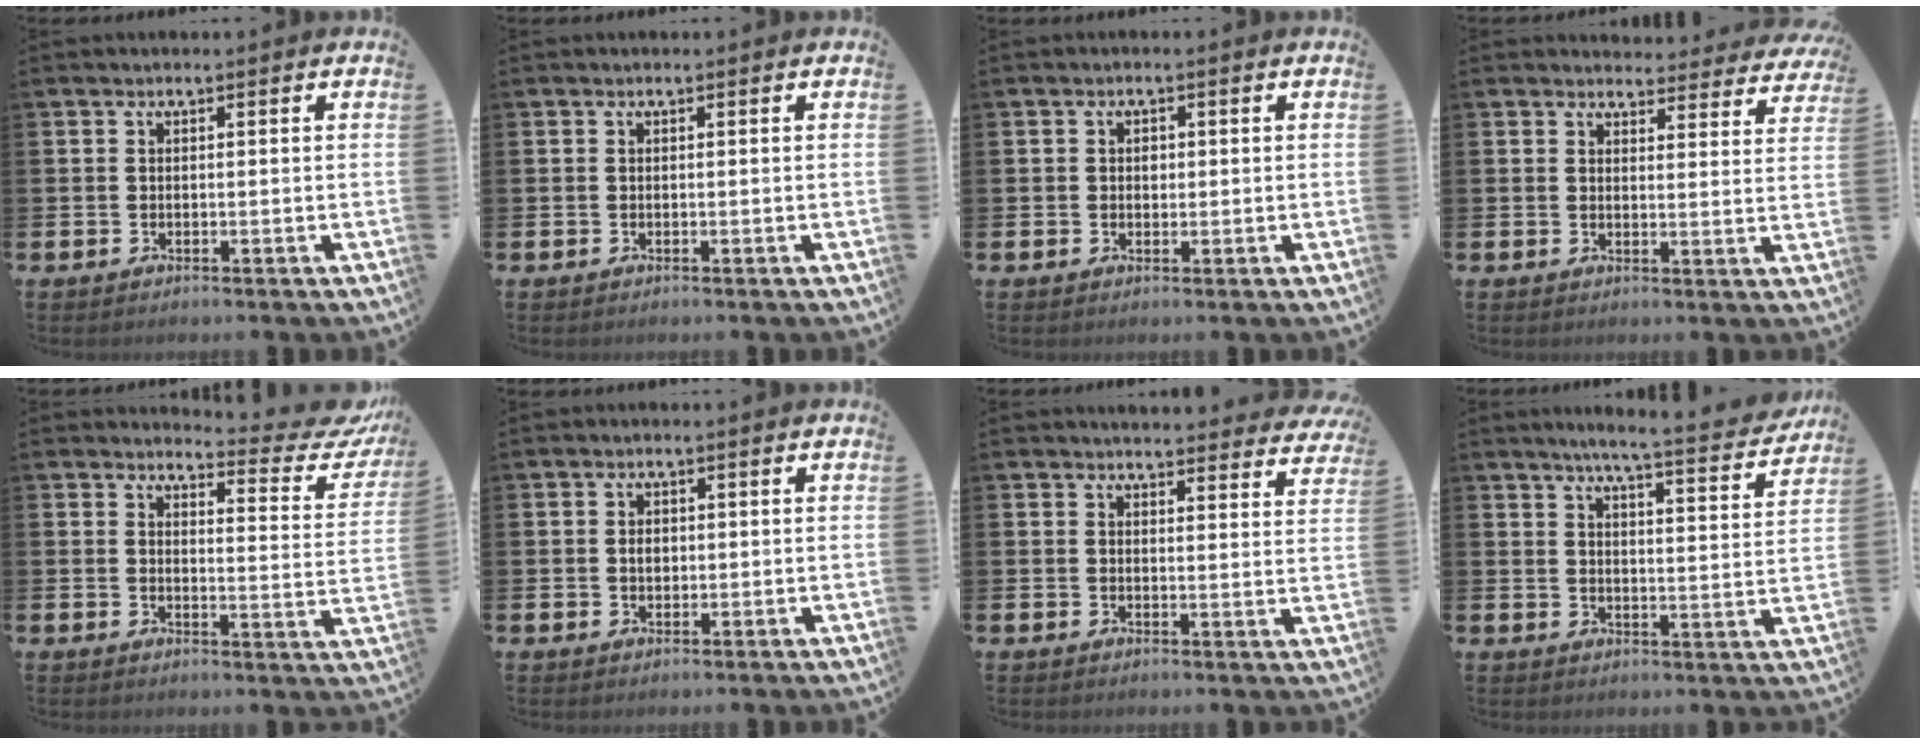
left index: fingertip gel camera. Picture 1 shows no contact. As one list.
[{"total": 0.0}, {"total": 1.2, "force": [0.2, 1.0, 0.6], "torque": [-0.003, 0.004, 0.001]}, {"total": 3.7, "force": [3.6, 0.9, 0.0], "torque": [0.006, -0.029, 0.060]}, {"total": 4.1, "force": [3.8, 1.1, 1.3], "torque": [-0.015, -0.041, 0.053]}, {"total": 1.6, "force": [0.2, 1.2, 1.0], "torque": [-0.005, 0.001, -0.001]}, {"total": 3.9, "force": [3.9, 0.4, 0.1], "torque": [-0.001, -0.026, 0.069]}, {"total": 6.2, "force": [5.9, -0.1, 2.1], "torque": [-0.048, -0.041, 0.097]}]